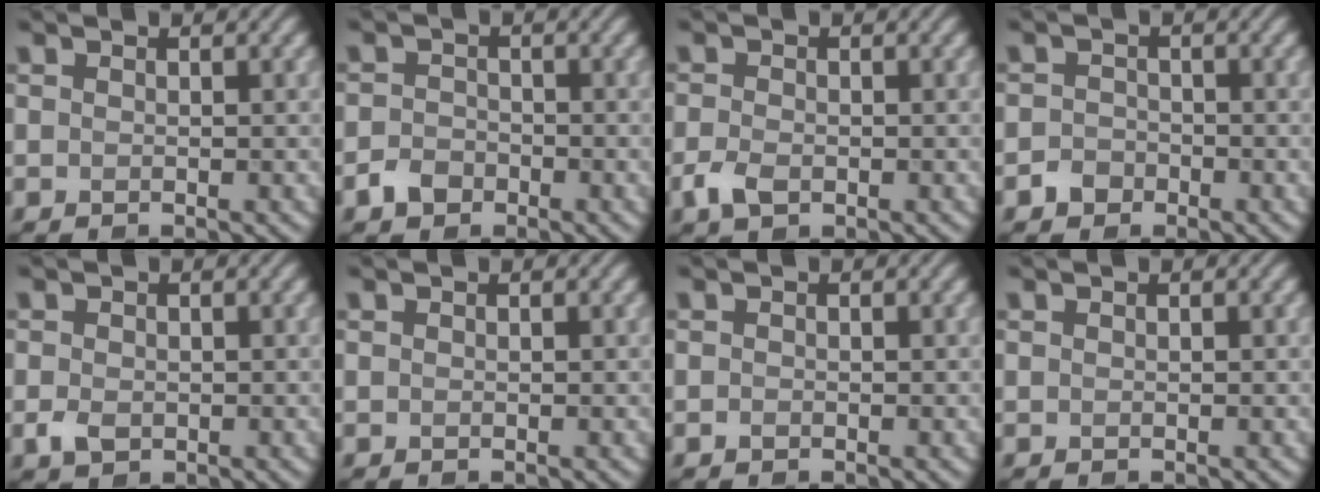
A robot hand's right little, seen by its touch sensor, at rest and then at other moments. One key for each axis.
{"total": 2.3, "fx": -1.7, "fy": 1.5, "fz": 0.7, "tx": -0.007, "ty": 0.006, "tz": -0.034}
{"total": 2.5, "fx": -1.2, "fy": 1.6, "fz": 1.6, "tx": -0.037, "ty": 0.000, "tz": -0.025}
{"total": 1.9, "fx": -1.4, "fy": 1.2, "fz": 0.3, "tx": 0.004, "ty": 0.007, "tz": -0.026}
{"total": 2.0, "fx": -0.7, "fy": 1.5, "fz": 1.1, "tx": -0.024, "ty": 0.001, "tz": -0.013}
{"total": 0.0}
{"total": 0.7, "fx": -0.6, "fy": 0.3, "fz": 0.1, "tx": 0.000, "ty": 0.001, "tz": -0.011}
{"total": 0.0}